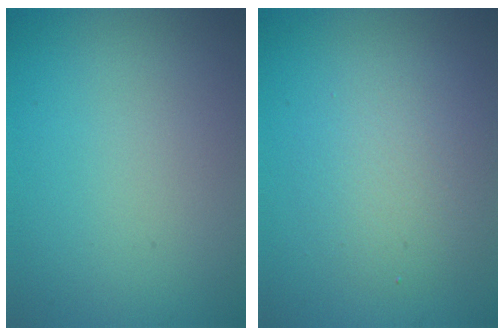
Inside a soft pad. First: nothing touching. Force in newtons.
{"total": 4.1, "press": 4.1, "slide": 0.1}